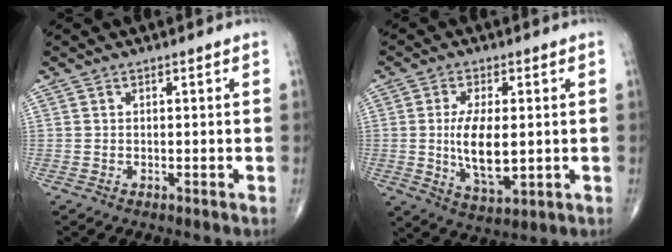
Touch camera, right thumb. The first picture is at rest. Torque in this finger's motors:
{"motor_torque": [1.19, 3.82, 1.28, 0.27, 0.35]}